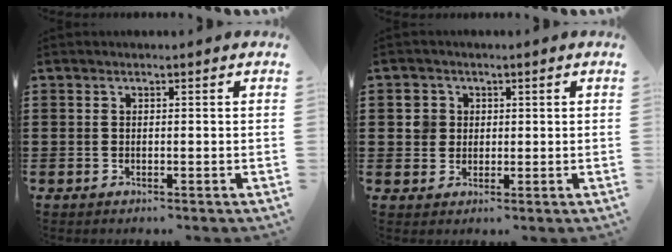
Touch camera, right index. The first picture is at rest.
{"total": 3.1, "force": [0.6, 3.0, 0.7], "torque": [-0.027, 0.012, 0.009]}